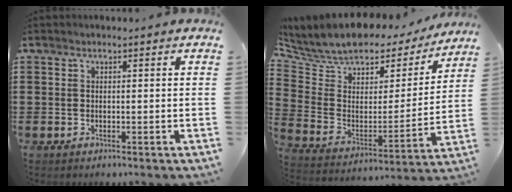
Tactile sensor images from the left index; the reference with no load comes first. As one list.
[{"total": 7.1, "force": [6.2, 3.2, 1.2], "torque": [-0.060, -0.053, 0.103]}]